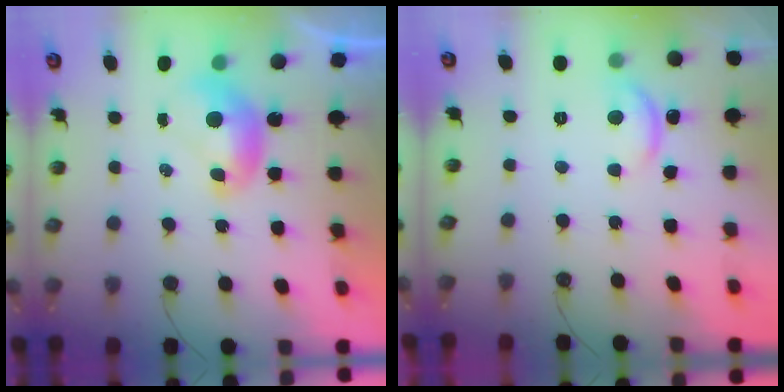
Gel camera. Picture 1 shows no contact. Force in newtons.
{"total": 2.2, "press": 2.2, "slide": 0.3}